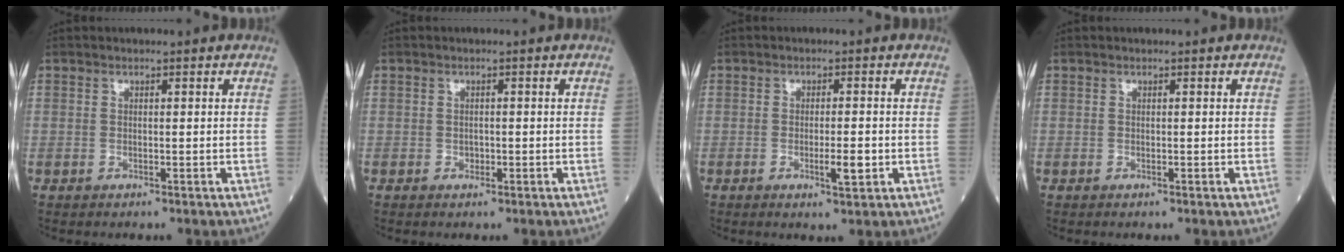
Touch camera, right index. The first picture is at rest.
{"total": 0.8, "force": [-0.2, 0.7, 0.3], "torque": [-0.004, 0.001, -0.003]}
{"total": 3.1, "force": [-0.9, 0.5, 3.0], "torque": [-0.052, -0.004, -0.010]}
{"total": 0.0}